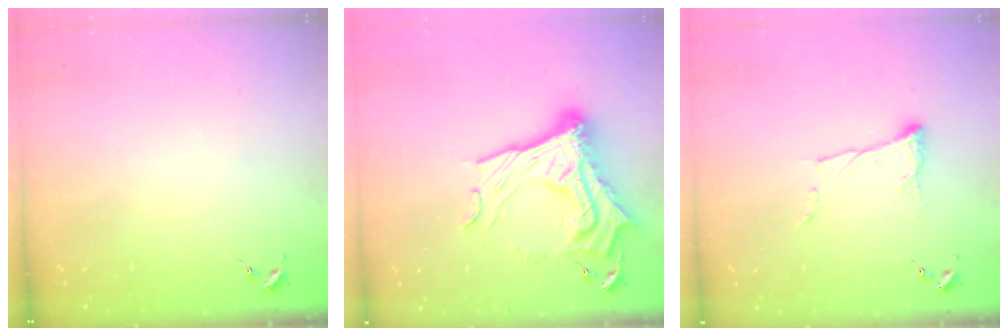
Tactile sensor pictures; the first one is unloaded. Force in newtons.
{"total": 23.9, "press": 23.8, "slide": 2.1}
{"total": 9.0, "press": 9.0, "slide": 0.3}